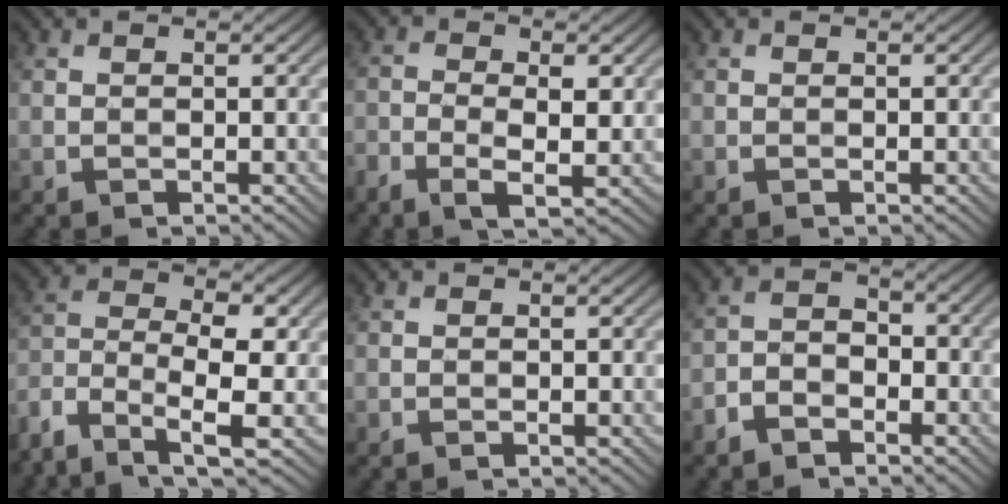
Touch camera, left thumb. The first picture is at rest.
{"total": 5.0, "force": [-1.3, 2.0, 4.3], "torque": [-0.094, -0.010, -0.022]}
{"total": 0.0}
{"total": 8.7, "force": [-4.7, 3.6, 6.4], "torque": [-0.129, -0.007, -0.101]}
{"total": 0.0}
{"total": 3.7, "force": [-2.7, 1.9, 1.7], "torque": [-0.032, 0.003, -0.062]}